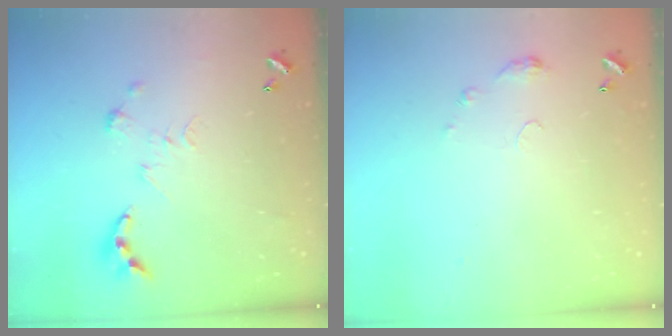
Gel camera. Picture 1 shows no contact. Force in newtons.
{"total": 4.7, "press": 4.6, "slide": 0.7}